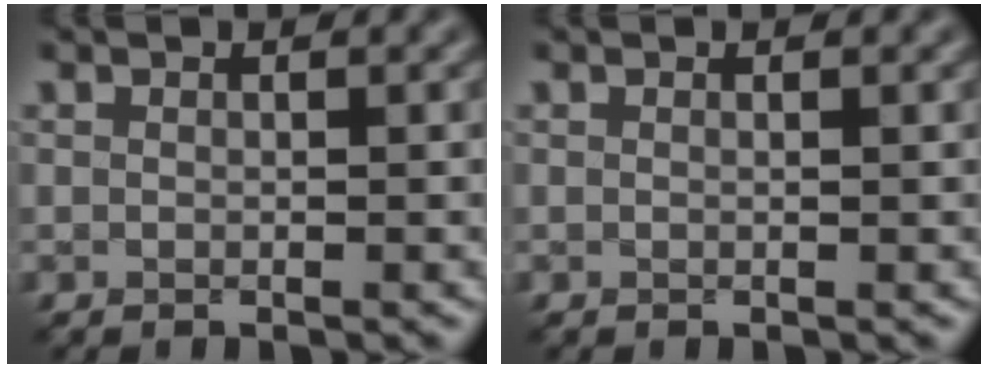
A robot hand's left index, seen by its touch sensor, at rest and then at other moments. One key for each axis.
{"total": 0.0}